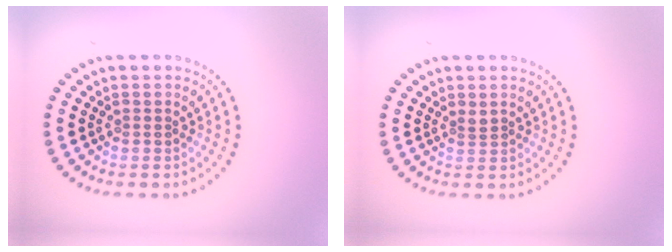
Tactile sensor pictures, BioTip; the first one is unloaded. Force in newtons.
{"total": 0.8, "press": 0.5, "slide": 0.7}